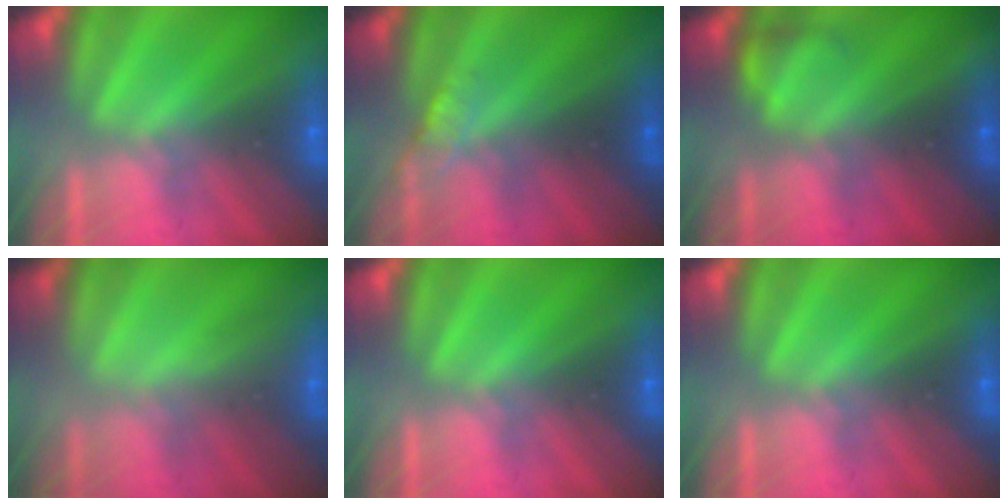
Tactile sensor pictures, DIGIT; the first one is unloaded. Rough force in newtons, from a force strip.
{"total": 3.0}
{"total": 2.3}
{"total": 2.2}
{"total": 0.0}
{"total": 0.0}